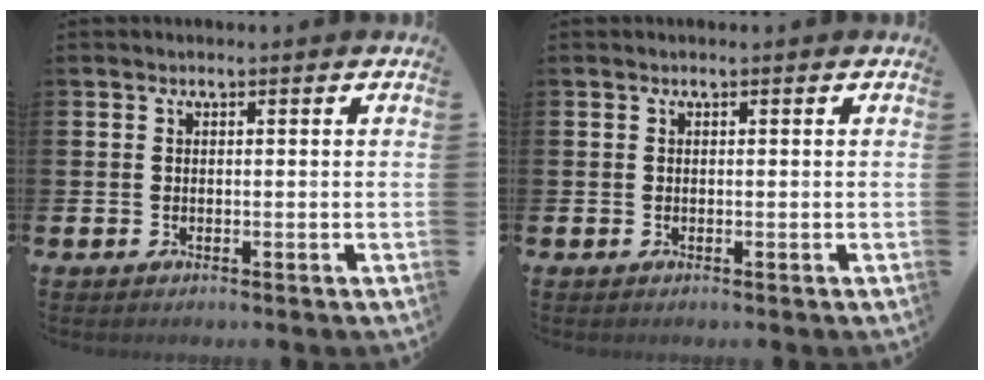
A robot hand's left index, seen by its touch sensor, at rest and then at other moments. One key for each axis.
{"total": 0.0}